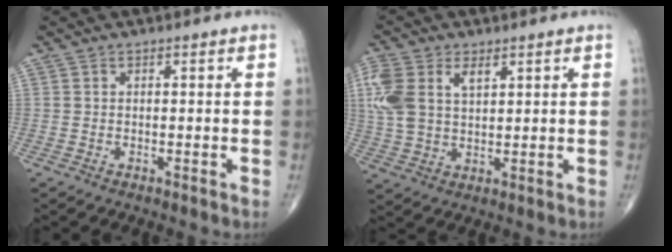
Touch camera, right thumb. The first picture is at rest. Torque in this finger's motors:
{"motor_torque": [0.12, 0.21, 0.93, 0.51, 0.10]}